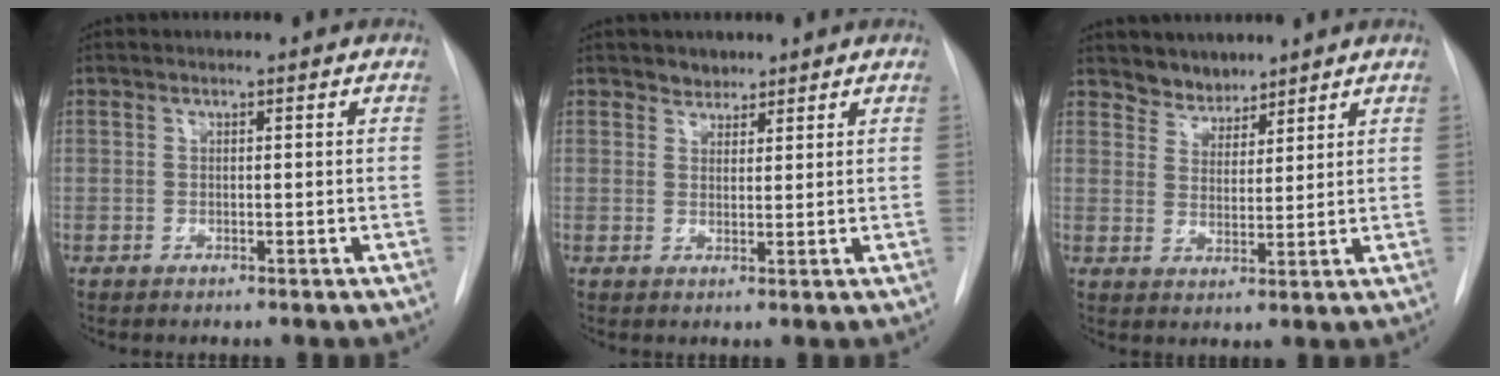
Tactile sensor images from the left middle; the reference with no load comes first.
{"total": 2.0, "force": [1.7, 1.2, 0.1], "torque": [0.006, 0.000, 0.023]}
{"total": 3.8, "force": [3.4, 1.7, 0.0], "torque": [0.008, 0.006, 0.060]}